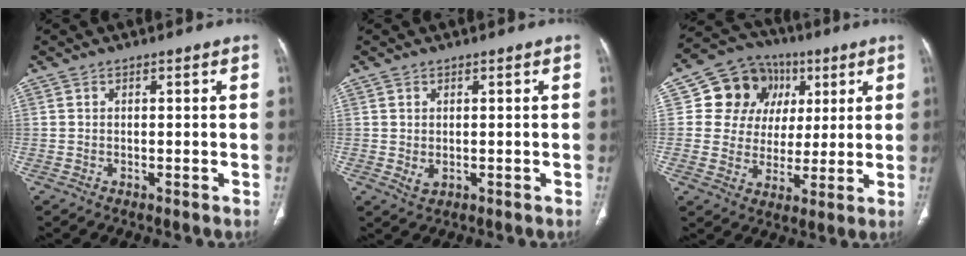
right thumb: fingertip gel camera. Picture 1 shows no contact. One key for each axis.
{"total": 1.8, "fx": -0.1, "fy": 1.2, "fz": 1.4, "tx": -0.026, "ty": -0.004, "tz": 0.007}
{"total": 14.0, "fx": 4.2, "fy": 12.4, "fz": 4.8, "tx": -0.034, "ty": 0.012, "tz": 0.073}